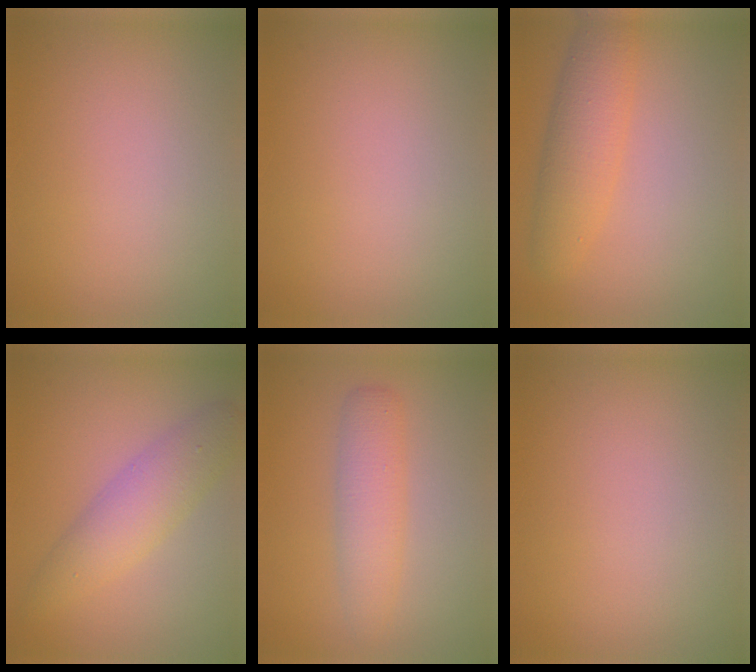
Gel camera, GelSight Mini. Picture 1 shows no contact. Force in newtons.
{"total": 0.0}
{"total": 4.2, "press": 4.2, "slide": 0.2}
{"total": 4.3, "press": 4.3, "slide": 0.1}
{"total": 3.2, "press": 3.2, "slide": 0.1}
{"total": 0.0}